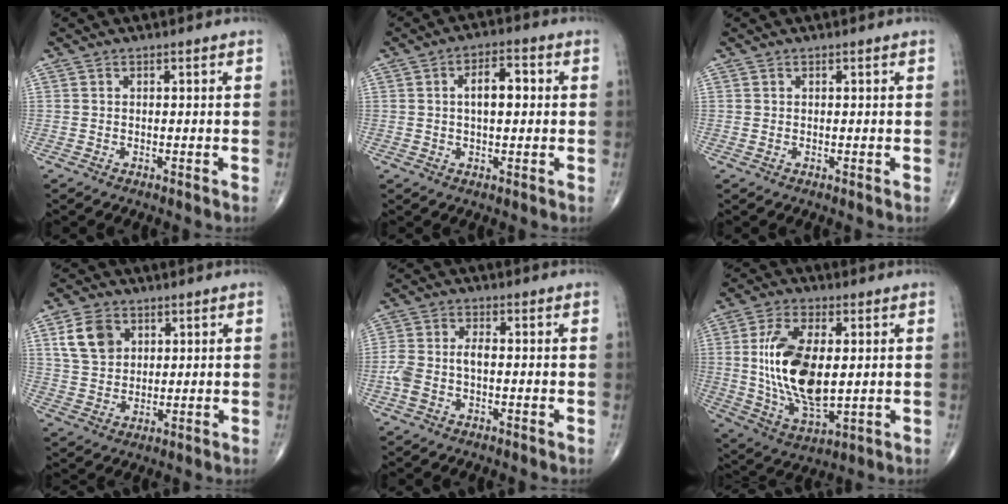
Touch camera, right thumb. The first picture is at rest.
{"total": 6.1, "force": [0.8, 3.0, 5.3], "torque": [-0.075, 0.009, 0.008]}
{"total": 0.0}
{"total": 8.0, "force": [3.2, 5.9, 4.4], "torque": [-0.064, -0.008, 0.065]}
{"total": 5.5, "force": [-1.0, 2.9, 4.5], "torque": [-0.117, 0.019, -0.021]}
{"total": 17.0, "force": [1.4, 8.3, 14.7], "torque": [-0.280, -0.020, 0.034]}